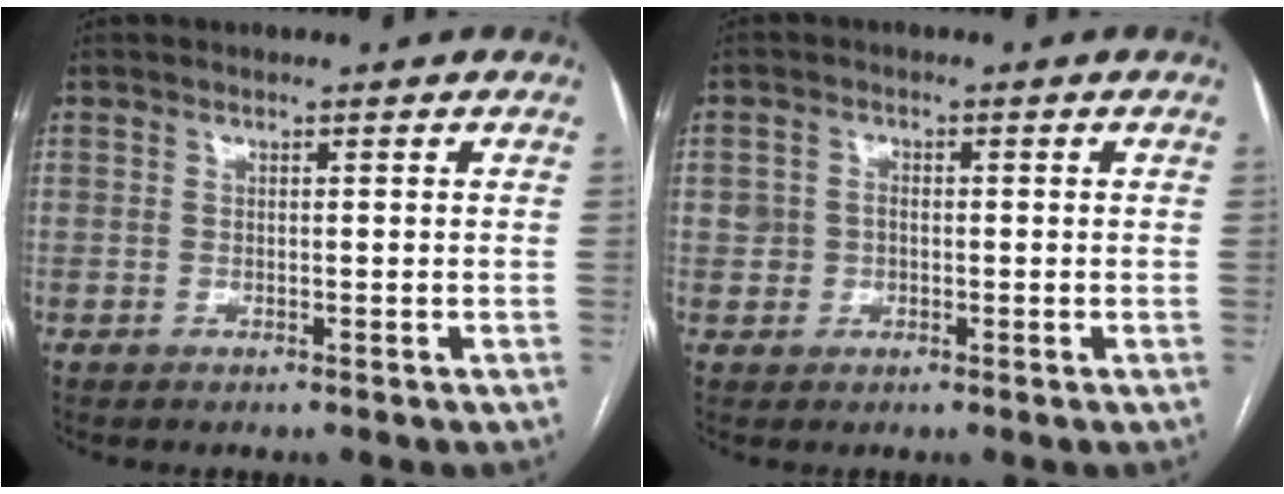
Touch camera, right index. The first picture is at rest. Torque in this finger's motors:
{"motor_torque": [-0.01, 0.00, 0.00, 0.00]}